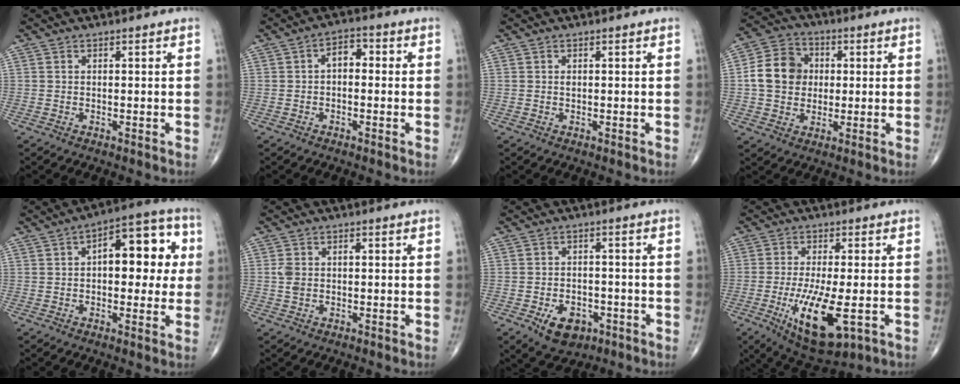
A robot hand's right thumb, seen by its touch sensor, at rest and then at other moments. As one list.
[{"total": 4.3, "force": [0.1, 2.7, 3.4], "torque": [-0.039, 0.018, -0.009]}, {"total": 0.6, "force": [0.1, 0.3, 0.4], "torque": [-0.008, 0.002, 0.003]}, {"total": 10.9, "force": [0.7, 9.1, 5.9], "torque": [-0.084, 0.014, 0.003]}, {"total": 14.4, "force": [2.2, 7.3, 12.2], "torque": [-0.126, 0.026, 0.025]}, {"total": 3.0, "force": [0.1, 2.2, 2.0], "torque": [-0.040, 0.012, 0.005]}, {"total": 7.5, "force": [-3.5, 4.9, 4.3], "torque": [-0.049, 0.016, -0.047]}, {"total": 13.3, "force": [-3.9, 4.4, 11.9], "torque": [-0.214, -0.019, -0.053]}]